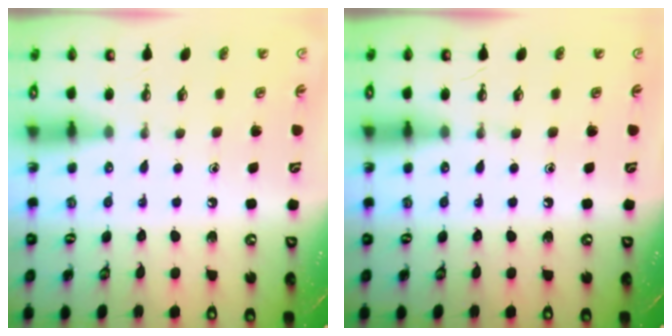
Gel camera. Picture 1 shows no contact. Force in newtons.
{"total": 0.0}